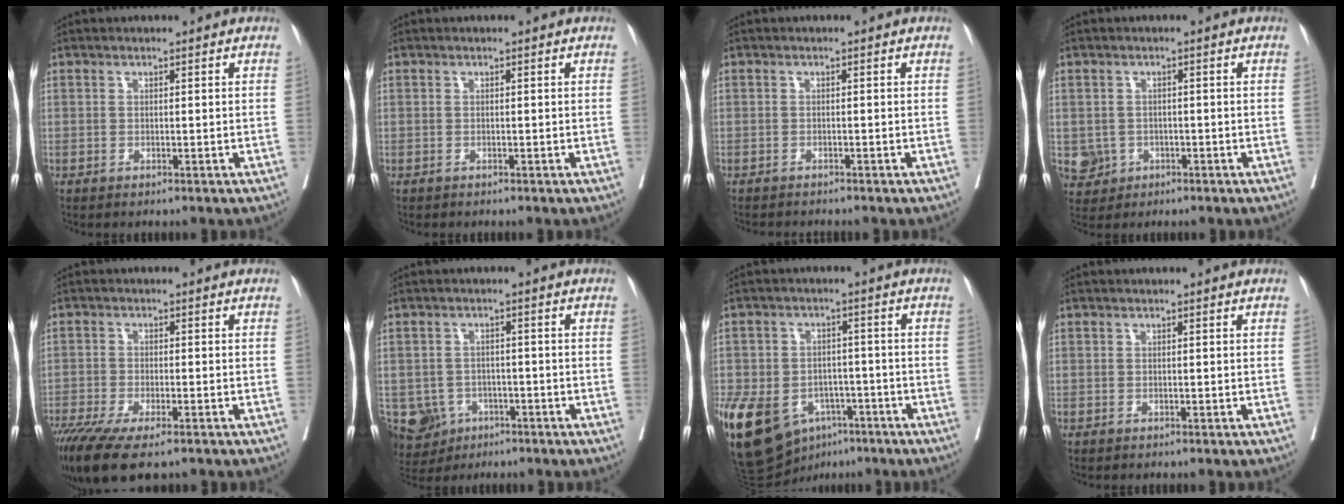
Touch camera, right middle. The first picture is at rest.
{"total": 0.0}
{"total": 2.6, "force": [-2.5, 0.2, 0.6], "torque": [-0.006, -0.006, -0.037]}
{"total": 4.4, "force": [-1.3, 4.2, 0.6], "torque": [-0.010, 0.005, -0.016]}
{"total": 10.6, "force": [-7.5, 2.6, 7.1], "torque": [-0.119, -0.023, -0.123]}
{"total": 7.5, "force": [-3.6, 6.3, 2.0], "torque": [-0.045, 0.002, -0.049]}
{"total": 18.2, "force": [-8.9, 12.2, 10.1], "torque": [-0.243, -0.001, -0.132]}
{"total": 0.0}